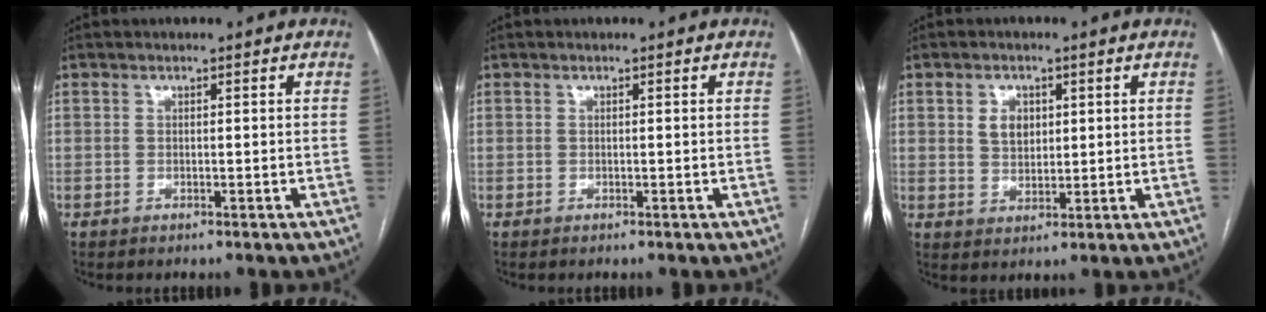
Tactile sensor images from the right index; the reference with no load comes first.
{"total": 0.0}
{"total": 3.6, "force": [1.4, 2.5, 2.1], "torque": [-0.040, 0.002, 0.031]}